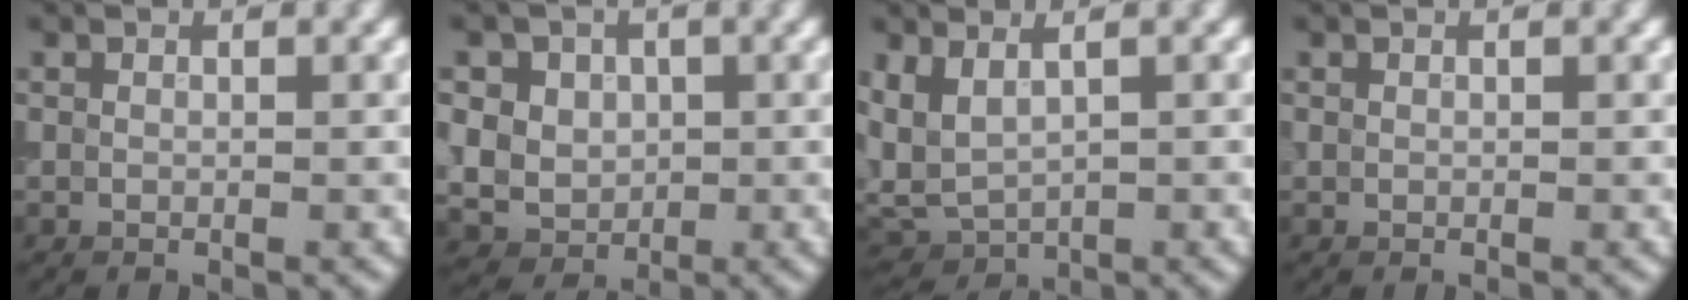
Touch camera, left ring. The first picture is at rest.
{"total": 6.7, "force": [1.7, 5.7, 3.1], "torque": [-0.058, 0.024, 0.017]}
{"total": 3.2, "force": [0.9, 1.7, 2.5], "torque": [-0.068, -0.004, 0.021]}
{"total": 0.0}